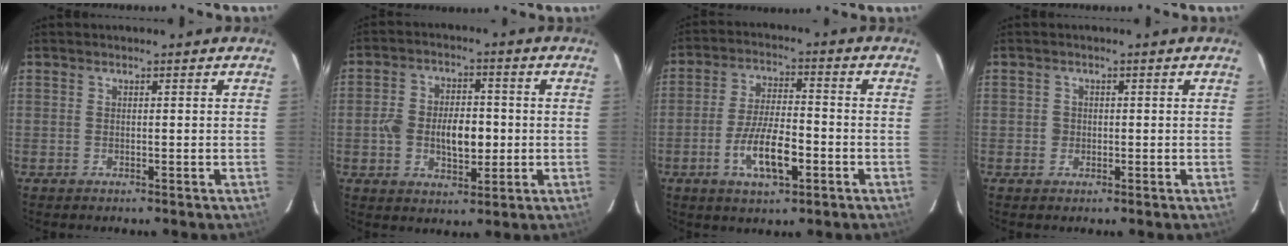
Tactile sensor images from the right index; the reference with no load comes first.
{"total": 9.2, "force": [-1.3, 5.3, 7.4], "torque": [-0.141, 0.008, -0.021]}
{"total": 10.0, "force": [-4.0, 3.2, 8.5], "torque": [-0.170, -0.004, -0.067]}
{"total": 1.5, "force": [-0.3, 1.5, 0.2], "torque": [-0.001, 0.002, -0.003]}